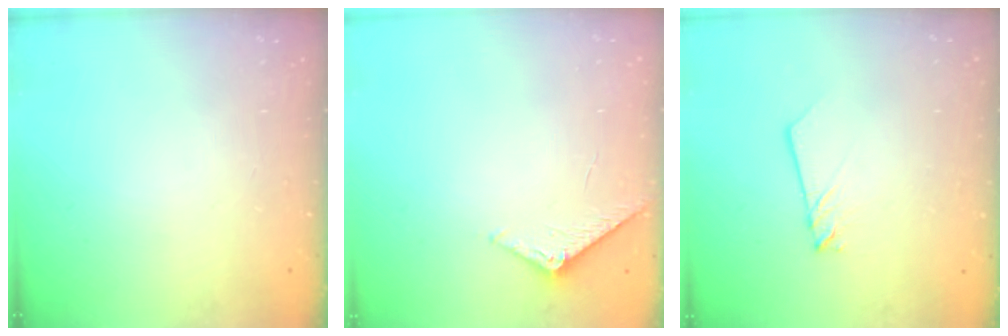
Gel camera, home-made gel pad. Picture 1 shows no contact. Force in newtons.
{"total": 5.6, "press": 5.6, "slide": 0.6}
{"total": 2.5, "press": 2.5, "slide": 0.1}